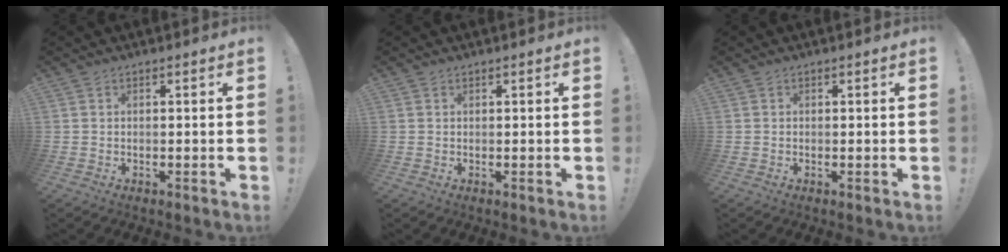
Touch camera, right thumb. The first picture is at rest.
{"total": 0.0}
{"total": 0.0}